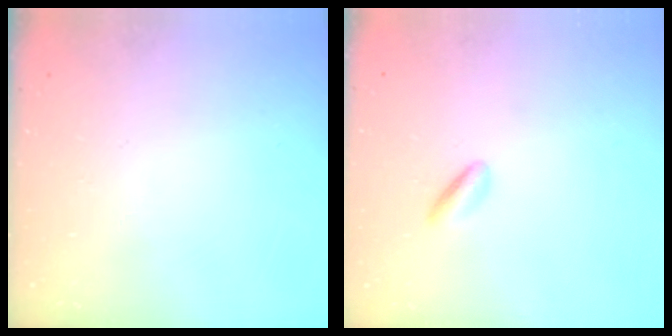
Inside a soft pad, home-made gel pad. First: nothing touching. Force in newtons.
{"total": 1.6, "press": 1.3, "slide": 0.8}